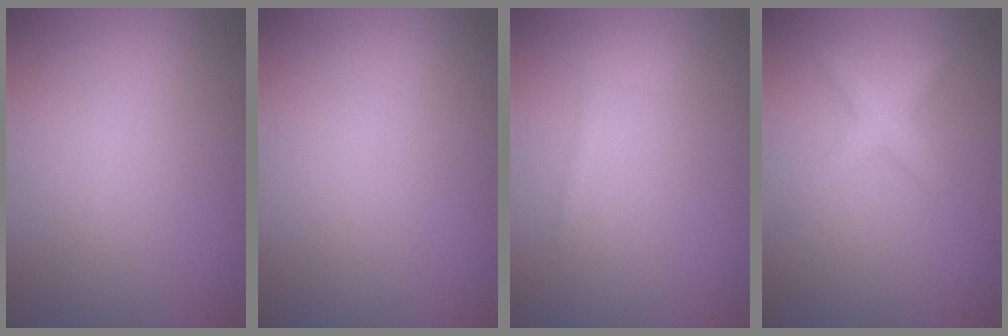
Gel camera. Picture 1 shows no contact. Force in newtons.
{"total": 0.0}
{"total": 0.6, "press": 0.6, "slide": 0.0}
{"total": 2.3, "press": 2.3, "slide": 0.1}